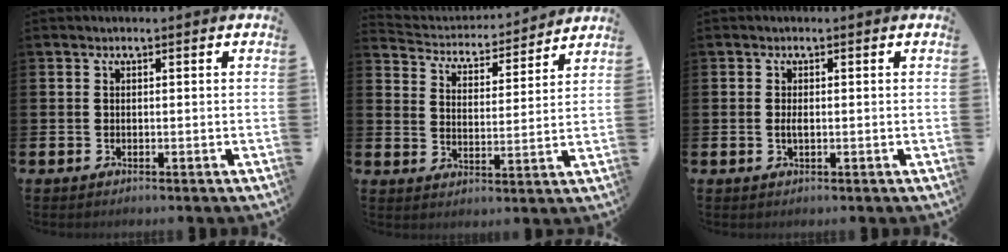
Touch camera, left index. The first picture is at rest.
{"total": 4.4, "force": [4.2, 1.2, 0.2], "torque": [-0.034, -0.039, 0.067]}
{"total": 1.2, "force": [-0.1, 0.5, 1.1], "torque": [-0.020, 0.002, -0.003]}